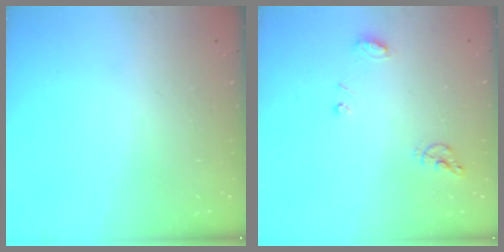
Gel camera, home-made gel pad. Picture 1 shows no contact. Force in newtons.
{"total": 7.5, "press": 7.4, "slide": 0.9}